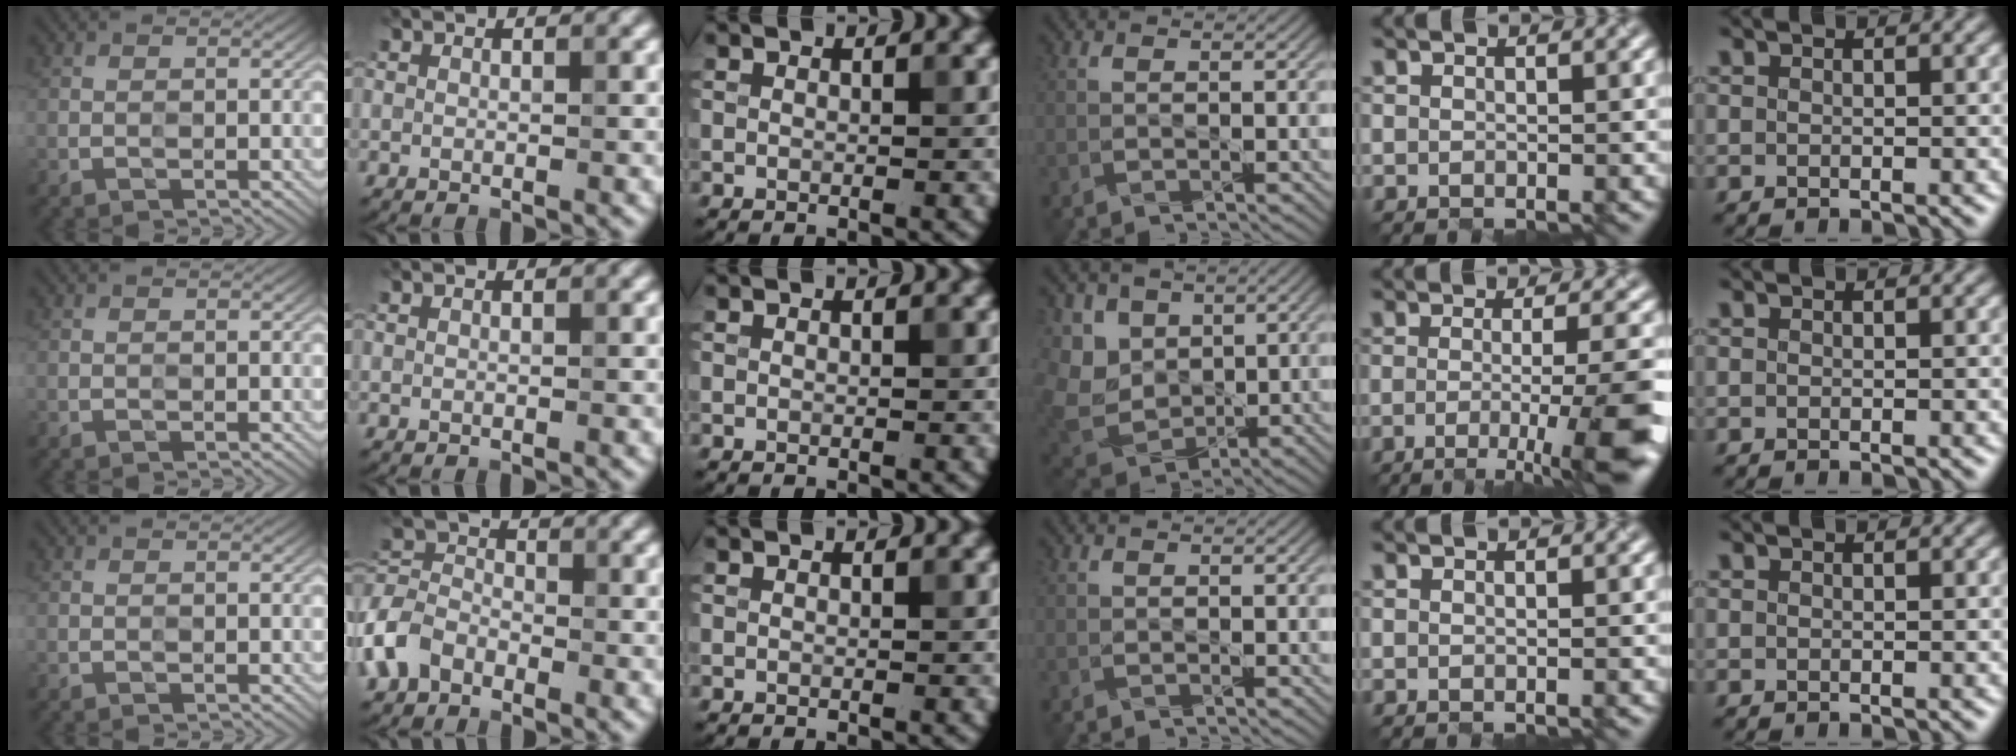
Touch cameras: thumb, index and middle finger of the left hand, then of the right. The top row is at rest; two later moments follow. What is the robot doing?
{"motion": "close", "object": "pencil case"}